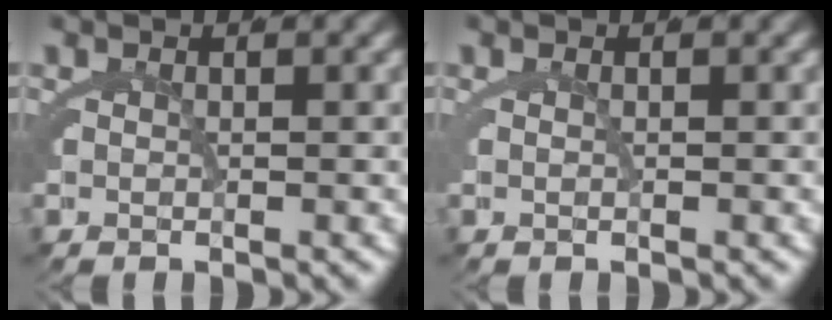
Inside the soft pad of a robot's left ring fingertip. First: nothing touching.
{"total": 0.0}